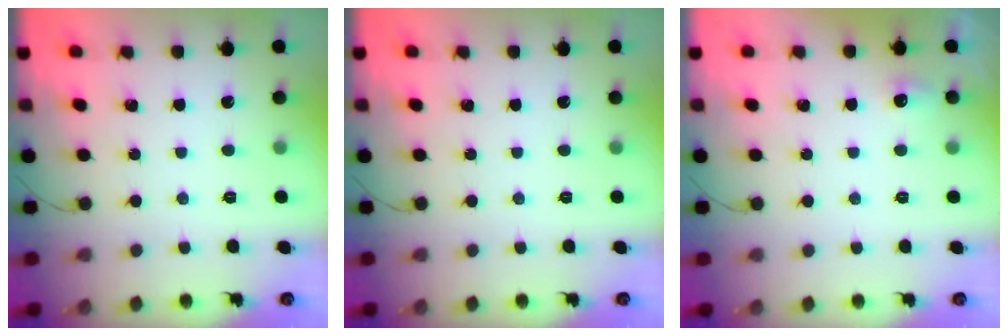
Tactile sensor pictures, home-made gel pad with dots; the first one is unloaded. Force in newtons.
{"total": 0.0}
{"total": 5.7, "press": 3.7, "slide": 4.4}